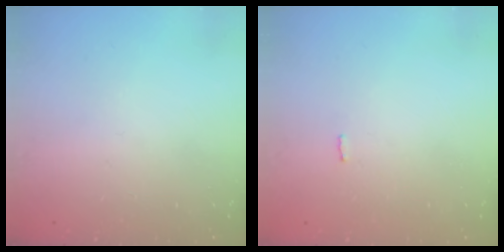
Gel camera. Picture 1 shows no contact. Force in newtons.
{"total": 2.0, "press": 2.0, "slide": 0.3}